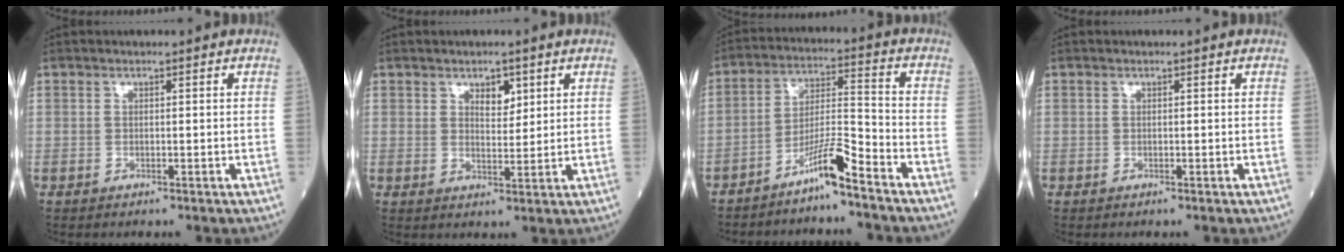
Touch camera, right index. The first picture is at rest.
{"total": 3.2, "force": [1.8, 1.5, 2.2], "torque": [-0.032, -0.001, 0.031]}
{"total": 7.2, "force": [-5.5, -0.1, 4.6], "torque": [-0.087, 0.001, -0.104]}
{"total": 0.0}